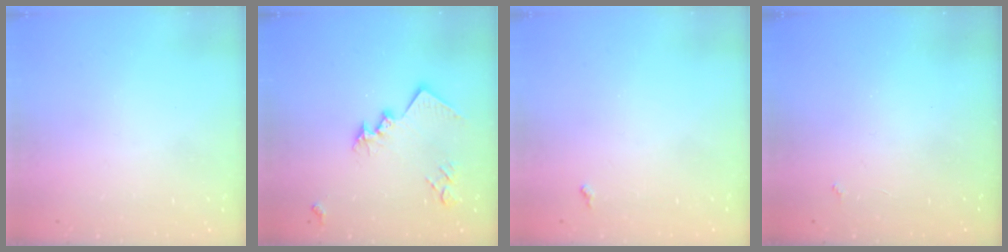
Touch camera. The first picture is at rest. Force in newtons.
{"total": 15.7, "press": 15.7, "slide": 0.5}
{"total": 3.8, "press": 3.7, "slide": 0.5}
{"total": 2.2, "press": 2.2, "slide": 0.4}